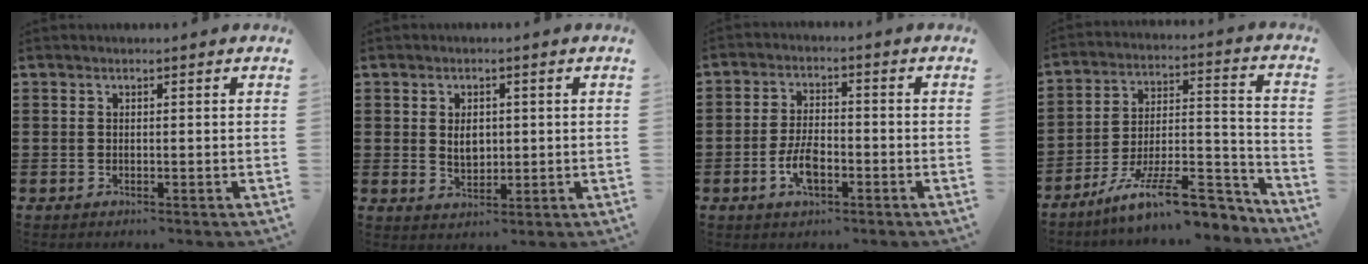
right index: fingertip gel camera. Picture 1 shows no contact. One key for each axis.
{"total": 3.2, "fx": 0.2, "fy": 2.0, "fz": 2.5, "tx": -0.045, "ty": 0.004, "tz": 0.002}
{"total": 5.3, "fx": -2.0, "fy": 2.4, "fz": 4.3, "tx": -0.101, "ty": -0.003, "tz": -0.042}
{"total": 14.6, "fx": -10.6, "fy": 3.6, "fz": 9.4, "tx": -0.147, "ty": 0.035, "tz": -0.183}